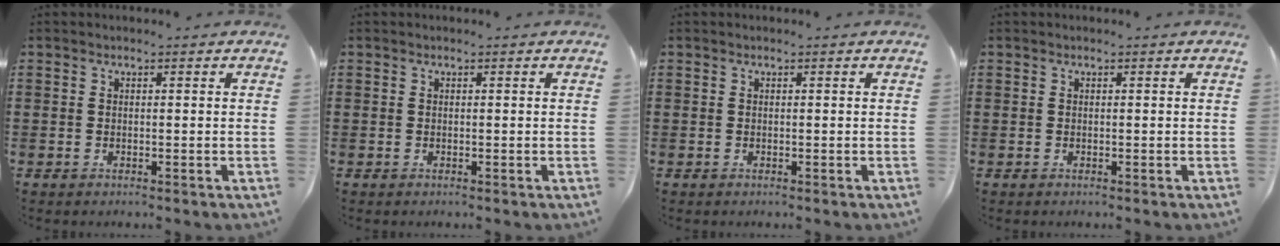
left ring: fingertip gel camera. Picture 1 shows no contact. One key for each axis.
{"total": 0.0}
{"total": 0.0}
{"total": 0.0}